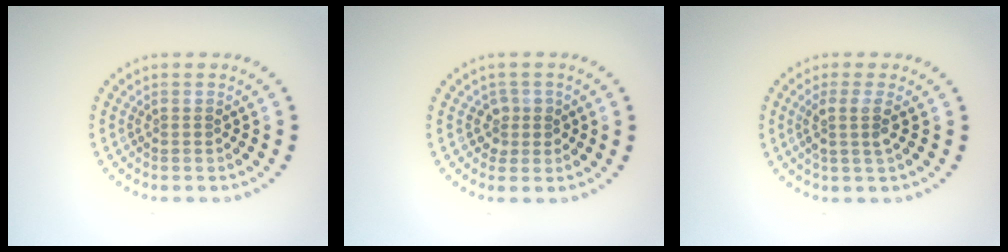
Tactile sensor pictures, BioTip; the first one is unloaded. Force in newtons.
{"total": 1.3, "press": 1.1, "slide": 0.7}
{"total": 2.0, "press": 1.6, "slide": 1.3}